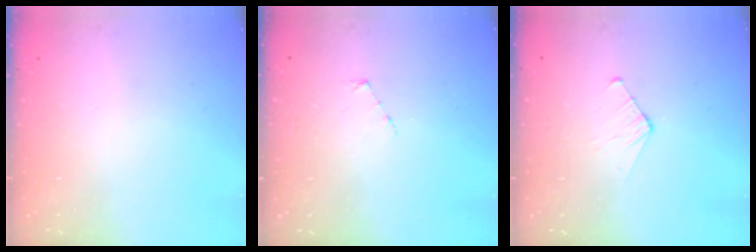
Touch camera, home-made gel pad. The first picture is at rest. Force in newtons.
{"total": 2.5, "press": 2.5, "slide": 0.2}
{"total": 3.2, "press": 3.2, "slide": 0.2}